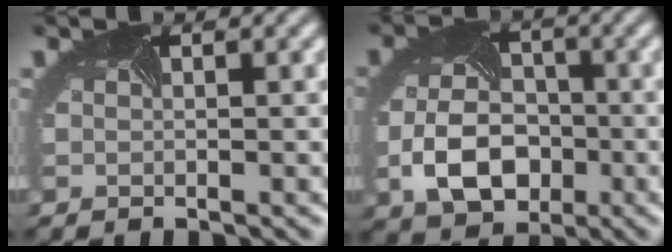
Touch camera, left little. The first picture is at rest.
{"total": 6.7, "force": [-1.8, 4.7, 4.4], "torque": [-0.096, -0.018, -0.028]}